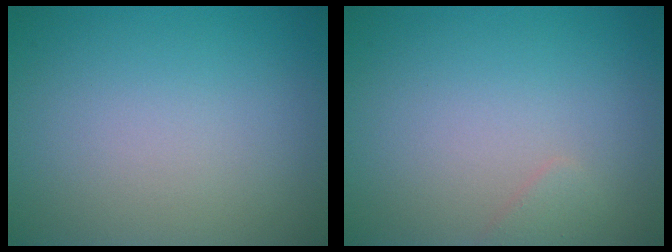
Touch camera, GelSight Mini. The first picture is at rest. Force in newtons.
{"total": 0.9, "press": 0.9, "slide": 0.1}